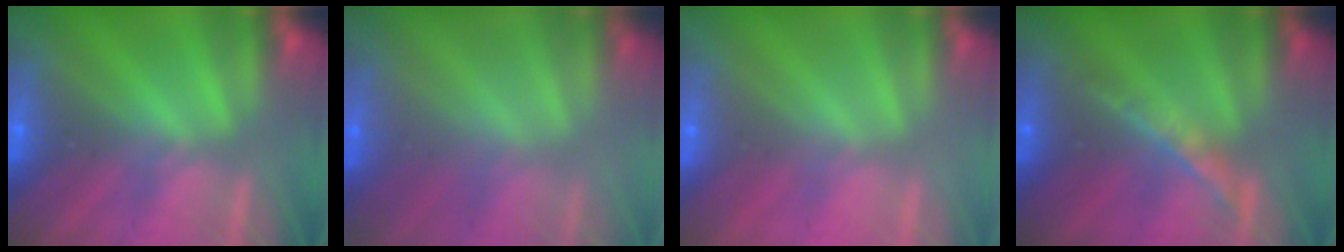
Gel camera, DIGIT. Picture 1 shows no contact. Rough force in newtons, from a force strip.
{"total": 2.0}
{"total": 2.9}
{"total": 1.4}